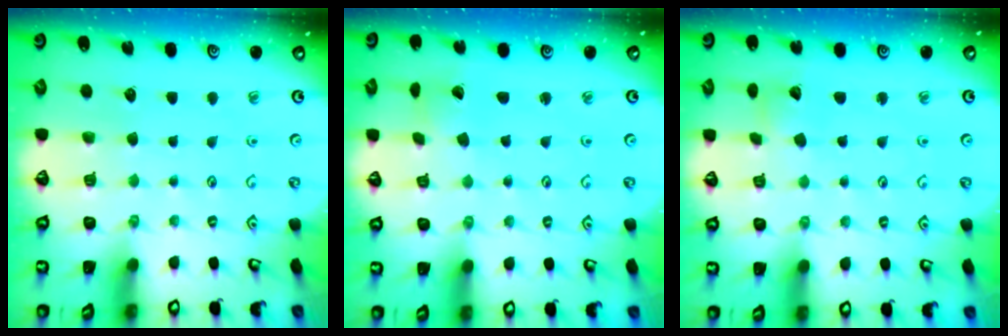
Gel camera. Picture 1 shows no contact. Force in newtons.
{"total": 2.4, "press": 2.4, "slide": 0.3}
{"total": 3.0, "press": 3.0, "slide": 0.2}